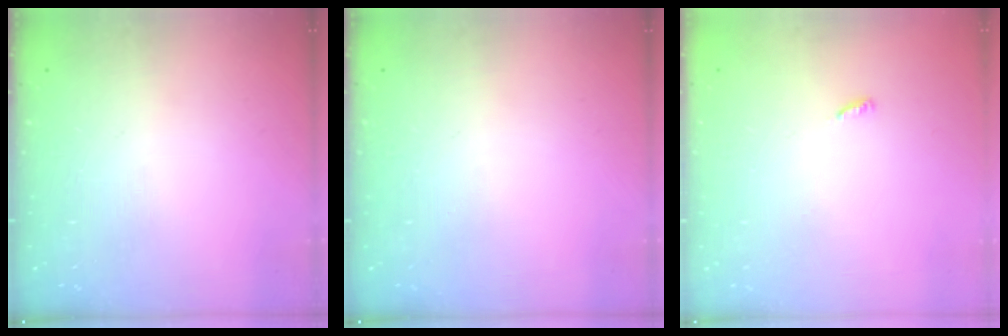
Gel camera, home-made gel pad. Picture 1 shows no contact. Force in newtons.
{"total": 0.0}
{"total": 2.5, "press": 2.5, "slide": 0.2}